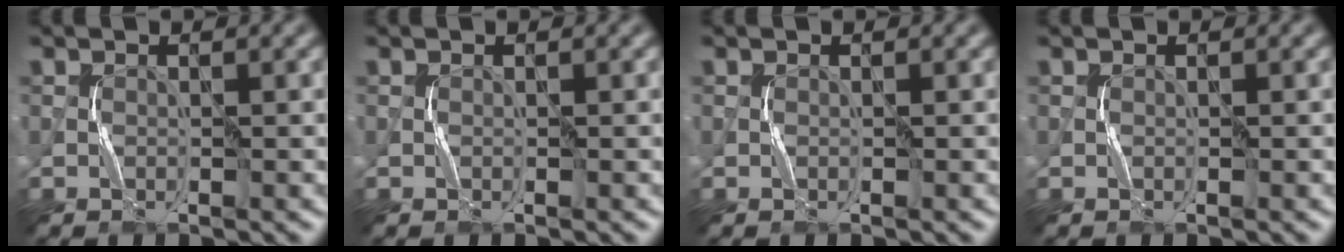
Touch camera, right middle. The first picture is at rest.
{"total": 0.0}
{"total": 0.0}
{"total": 0.0}